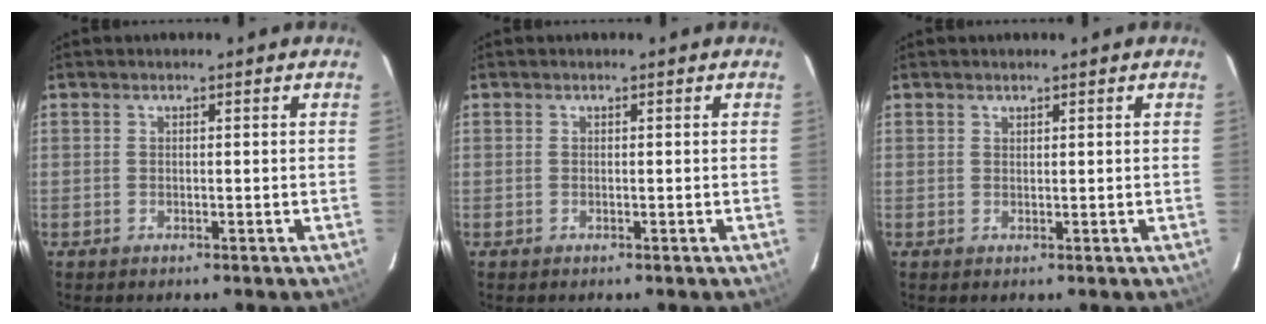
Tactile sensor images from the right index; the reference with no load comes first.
{"total": 0.0}
{"total": 0.6, "force": [0.5, 0.2, 0.0], "torque": [0.000, 0.001, 0.010]}